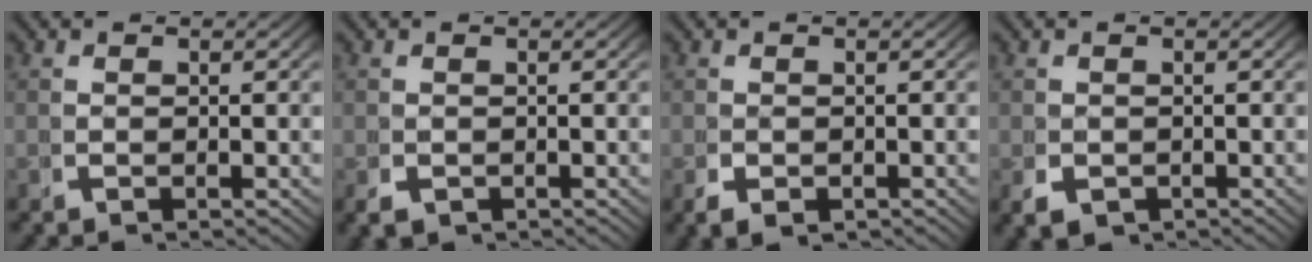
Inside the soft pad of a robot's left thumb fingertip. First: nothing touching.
{"total": 1.3, "force": [-0.6, 1.0, 0.5], "torque": [-0.011, -0.010, -0.004]}
{"total": 1.9, "force": [-0.6, 1.4, 1.1], "torque": [-0.025, -0.015, -0.002]}
{"total": 2.3, "force": [-0.9, 1.8, 1.1], "torque": [-0.026, -0.016, -0.006]}